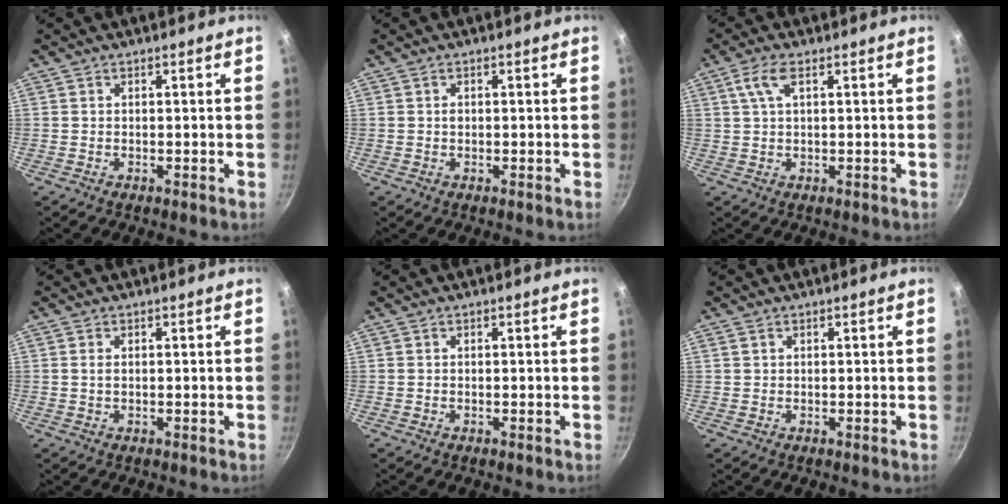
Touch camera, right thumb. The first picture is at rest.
{"total": 0.7, "force": [0.2, 0.5, 0.5], "torque": [-0.008, -0.001, 0.004]}
{"total": 4.2, "force": [1.6, 1.2, 3.7], "torque": [-0.084, 0.006, 0.035]}
{"total": 1.0, "force": [0.3, 0.4, 0.9], "torque": [-0.018, -0.002, 0.005]}
{"total": 0.0}
{"total": 0.6, "force": [0.3, 0.4, 0.2], "torque": [-0.004, 0.002, 0.005]}